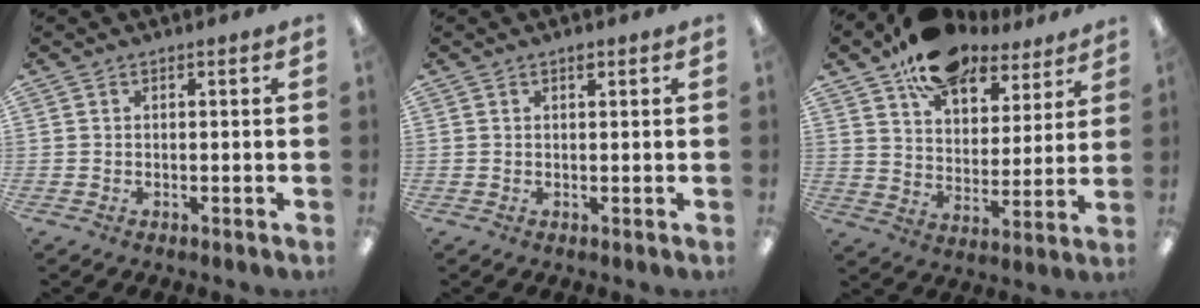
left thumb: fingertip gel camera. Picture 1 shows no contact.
{"total": 1.0, "force": [0.7, 0.3, 0.6], "torque": [-0.007, -0.002, 0.011]}
{"total": 15.5, "force": [11.3, 8.5, 6.4], "torque": [-0.103, -0.065, 0.207]}